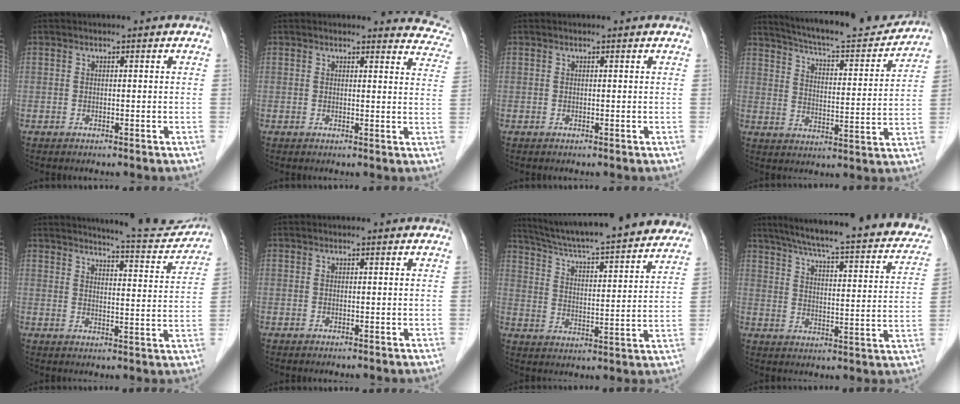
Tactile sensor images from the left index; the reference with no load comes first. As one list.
[{"total": 8.5, "force": [8.2, 2.0, 0.6], "torque": [0.034, -0.037, 0.047]}, {"total": 0.6, "force": [0.6, 0.1, 0.1], "torque": [-0.008, 0.003, 0.007]}, {"total": 18.2, "force": [17.0, 1.8, 6.1], "torque": [-0.098, -0.020, 0.237]}, {"total": 13.0, "force": [12.5, 0.9, 3.2], "torque": [-0.041, -0.034, 0.146]}, {"total": 1.0, "force": [1.0, 0.1, 0.2], "torque": [-0.012, 0.006, 0.010]}, {"total": 28.8, "force": [25.9, 3.1, 12.1], "torque": [-0.194, -0.029, 0.343]}, {"total": 27.7, "force": [22.8, 4.3, 15.1], "torque": [-0.224, -0.016, 0.280]}]